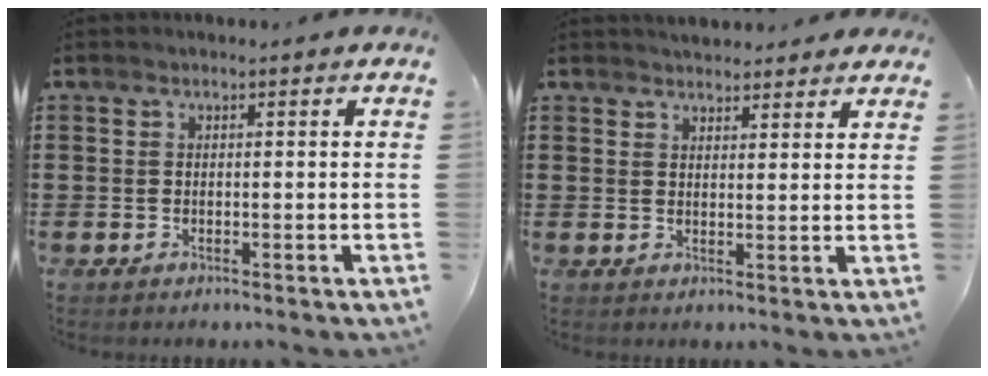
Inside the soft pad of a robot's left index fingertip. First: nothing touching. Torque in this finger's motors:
{"motor_torque": [0.95, -1.18, 0.59, 0.11]}